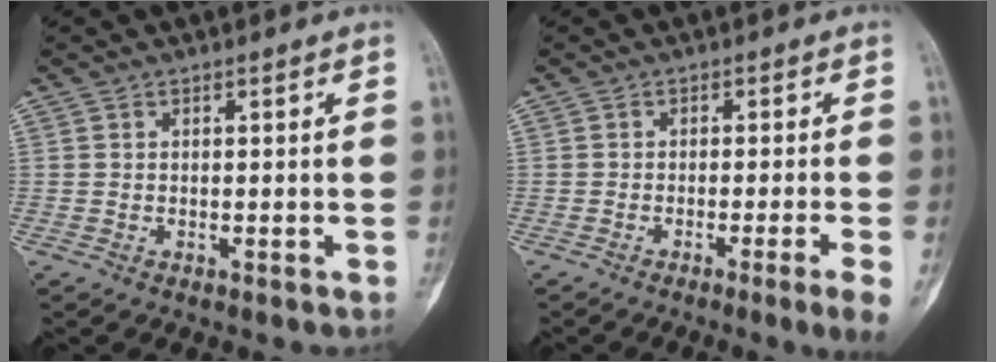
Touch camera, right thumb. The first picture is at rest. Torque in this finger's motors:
{"motor_torque": [-0.68, 0.26, -0.31, 0.03, -0.01]}